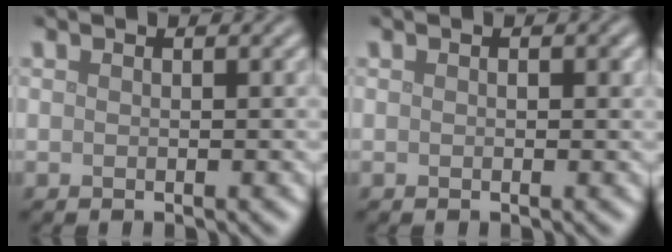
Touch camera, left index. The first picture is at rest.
{"total": 0.7, "force": [0.1, 0.4, 0.5], "torque": [-0.005, -0.002, 0.000]}